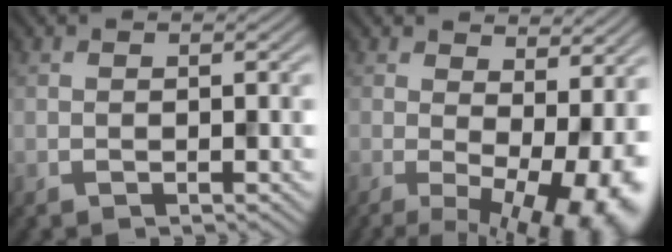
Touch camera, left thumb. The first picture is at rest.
{"total": 11.0, "force": [-1.2, 4.7, 9.9], "torque": [-0.132, -0.016, 0.011]}